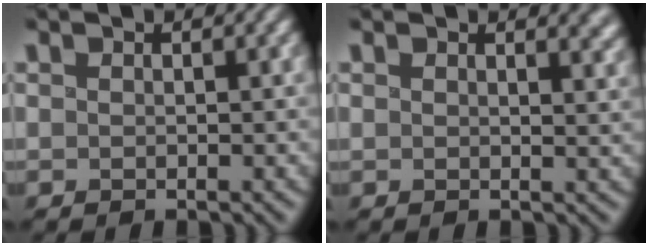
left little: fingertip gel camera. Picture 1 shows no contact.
{"total": 2.3, "force": [1.8, 0.9, 1.0], "torque": [-0.023, 0.001, 0.029]}